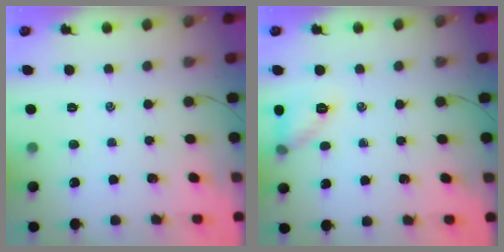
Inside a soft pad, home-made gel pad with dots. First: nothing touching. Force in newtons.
{"total": 8.4, "press": 8.3, "slide": 1.0}